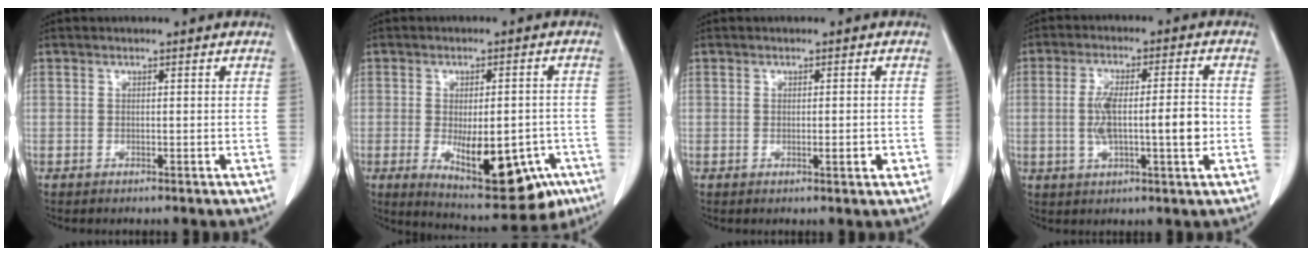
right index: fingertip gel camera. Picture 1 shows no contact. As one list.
[{"total": 15.1, "force": [-5.8, 6.2, 12.5], "torque": [-0.161, -0.001, -0.065]}, {"total": 2.2, "force": [-0.5, 0.5, 2.1], "torque": [-0.034, -0.003, -0.005]}, {"total": 9.6, "force": [-0.9, 1.8, 9.3], "torque": [-0.168, 0.013, -0.014]}]